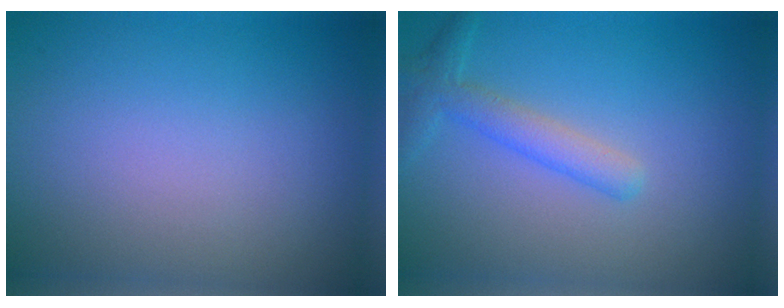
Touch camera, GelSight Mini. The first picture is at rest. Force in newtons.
{"total": 2.6, "press": 2.6, "slide": 0.1}